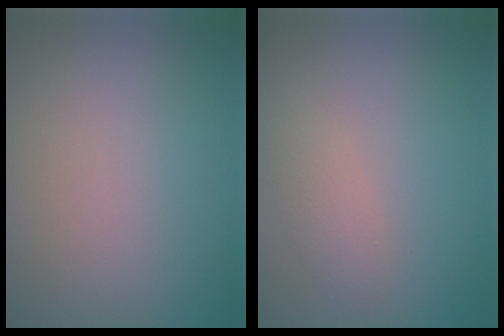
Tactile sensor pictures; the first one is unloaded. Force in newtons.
{"total": 1.6, "press": 1.6, "slide": 0.1}